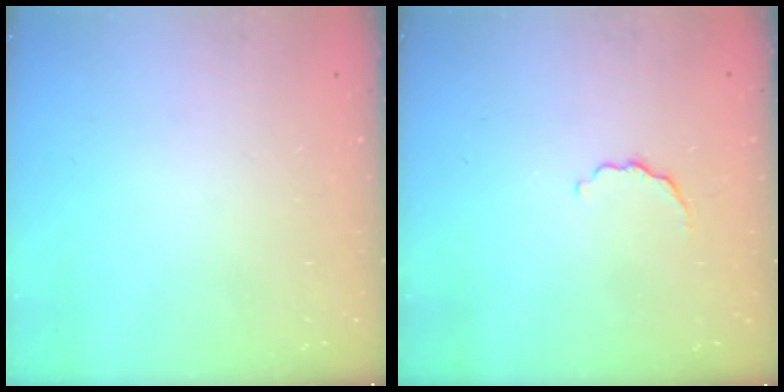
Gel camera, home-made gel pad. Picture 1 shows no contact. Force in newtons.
{"total": 4.1, "press": 3.9, "slide": 1.1}